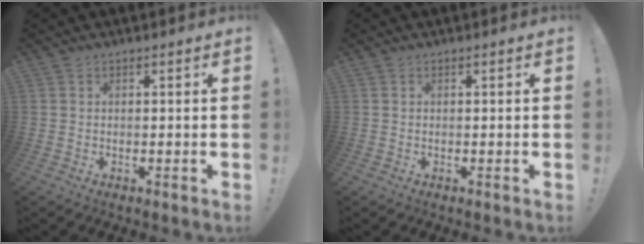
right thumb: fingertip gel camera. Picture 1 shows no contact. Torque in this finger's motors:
{"motor_torque": [0.00, 0.00, -0.04, 0.04, 0.00]}